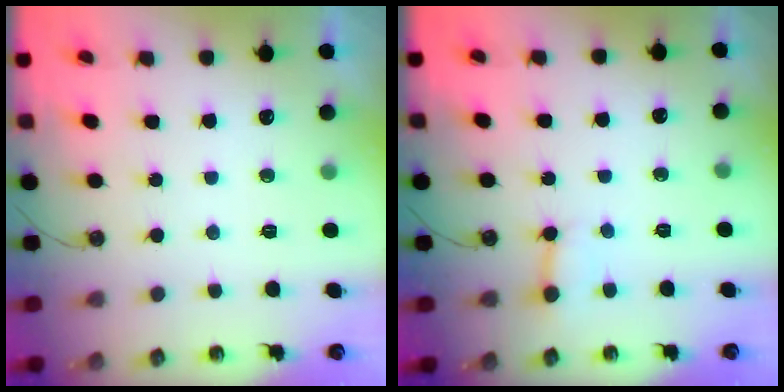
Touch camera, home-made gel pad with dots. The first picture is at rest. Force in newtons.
{"total": 3.0, "press": 2.9, "slide": 0.5}